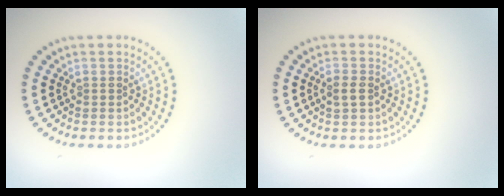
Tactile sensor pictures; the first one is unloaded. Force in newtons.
{"total": 1.3, "press": 1.3, "slide": 0.1}